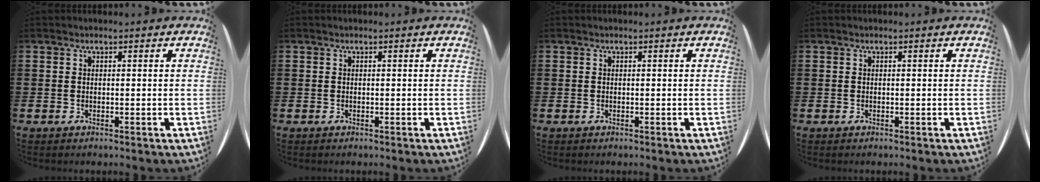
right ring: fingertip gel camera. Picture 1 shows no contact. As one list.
[{"total": 0.0}, {"total": 0.0}, {"total": 0.0}]